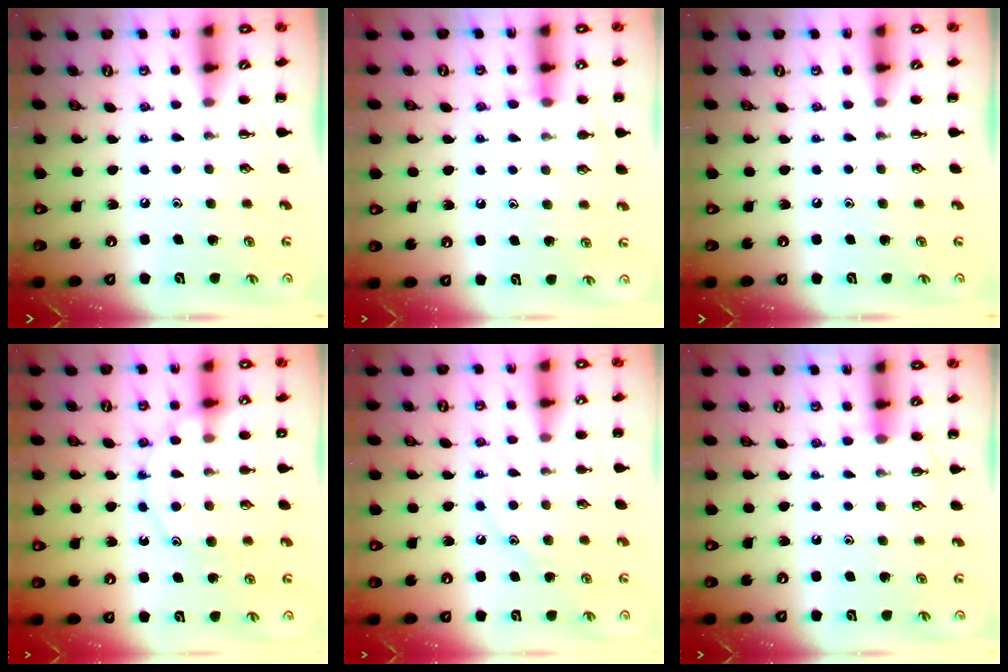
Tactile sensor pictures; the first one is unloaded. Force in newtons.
{"total": 8.2, "press": 7.8, "slide": 2.5}
{"total": 0.0}
{"total": 11.8, "press": 11.7, "slide": 1.1}
{"total": 9.2, "press": 9.1, "slide": 1.5}
{"total": 4.5, "press": 4.3, "slide": 1.4}